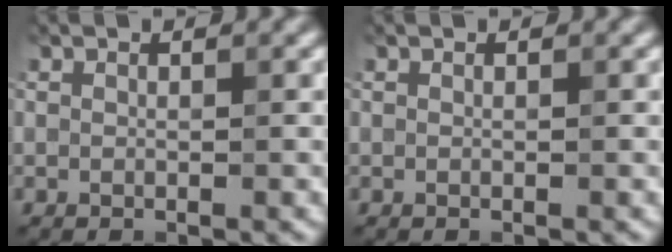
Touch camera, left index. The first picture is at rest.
{"total": 0.0}